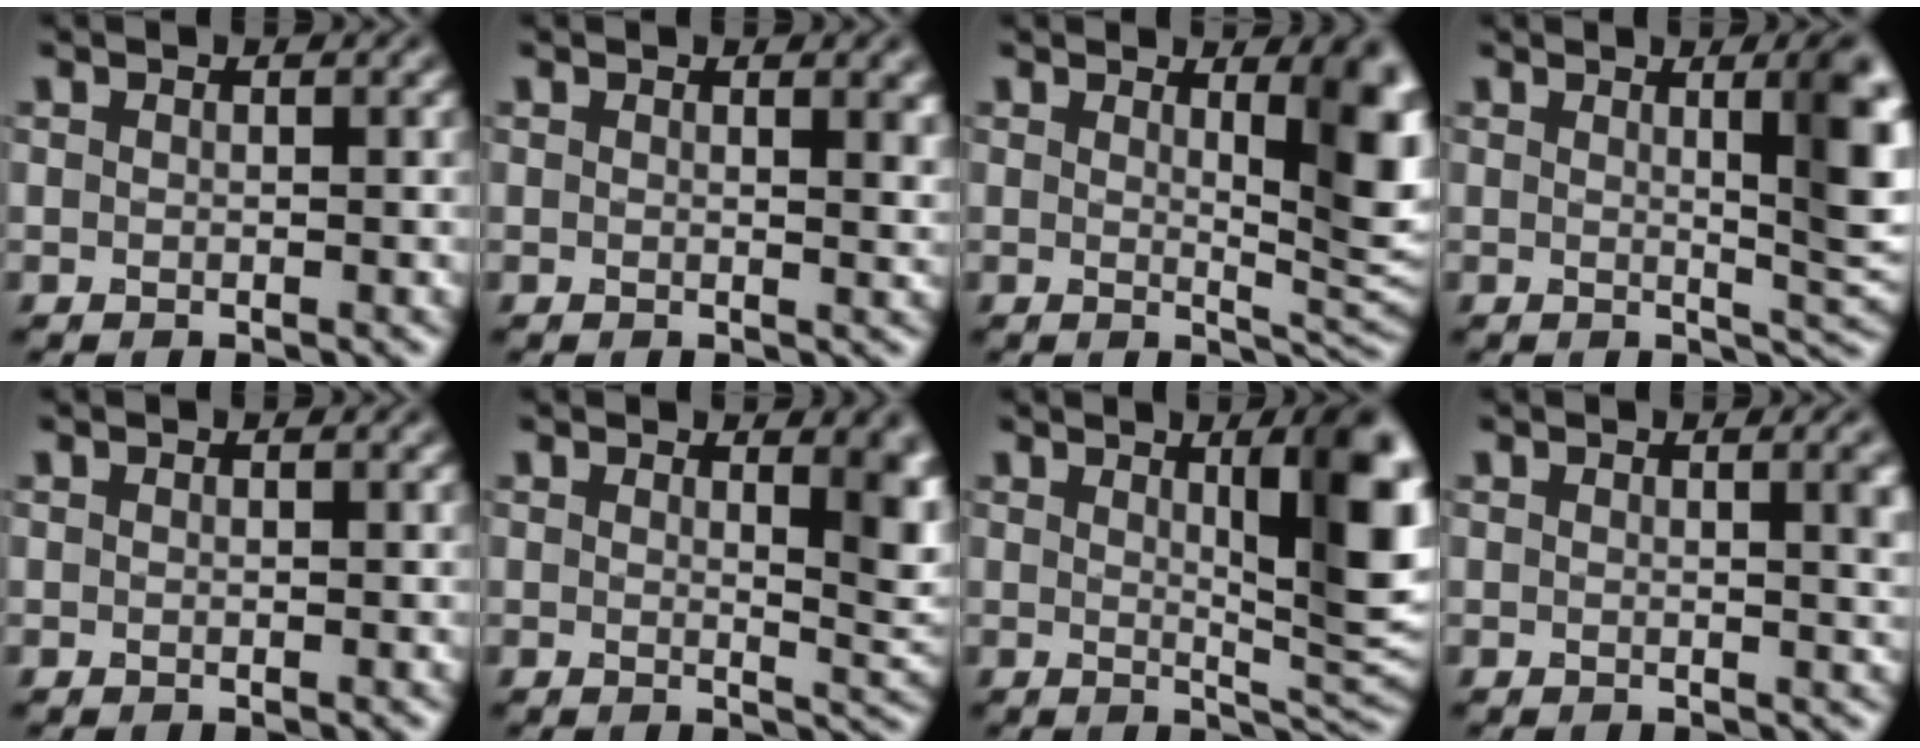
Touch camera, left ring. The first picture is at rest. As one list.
[{"total": 2.4, "force": [1.1, 0.9, 1.9], "torque": [-0.012, 0.001, 0.015]}, {"total": 7.0, "force": [2.0, 2.1, 6.4], "torque": [-0.068, -0.010, 0.034]}, {"total": 8.3, "force": [1.7, 2.2, 7.8], "torque": [-0.071, 0.007, 0.024]}, {"total": 0.0}, {"total": 5.6, "force": [2.2, 2.2, 4.6], "torque": [-0.026, -0.003, 0.033]}, {"total": 10.1, "force": [2.5, 2.5, 9.5], "torque": [-0.106, 0.003, 0.039]}, {"total": 2.7, "force": [0.6, 0.9, 2.5], "torque": [-0.019, 0.005, 0.004]}]